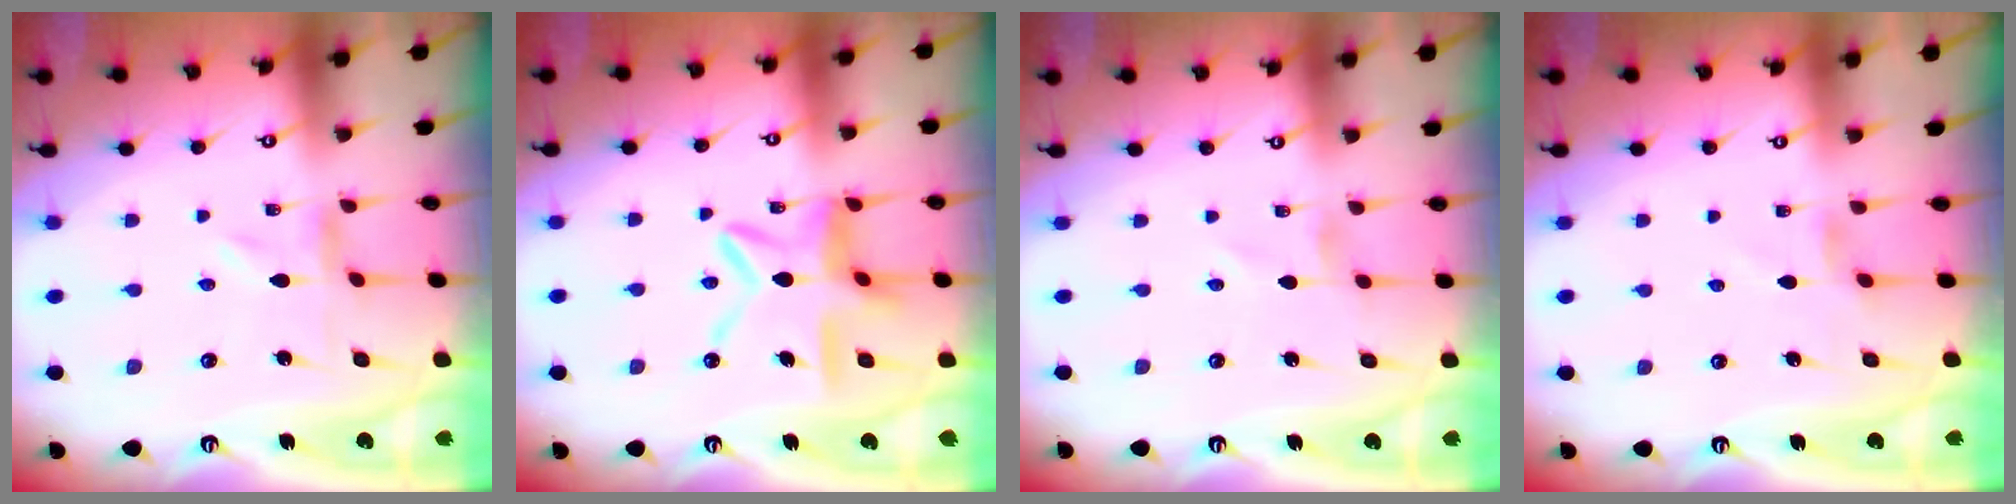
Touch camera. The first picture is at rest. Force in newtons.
{"total": 12.1, "press": 12.1, "slide": 1.0}
{"total": 0.0}
{"total": 3.0, "press": 2.9, "slide": 0.5}